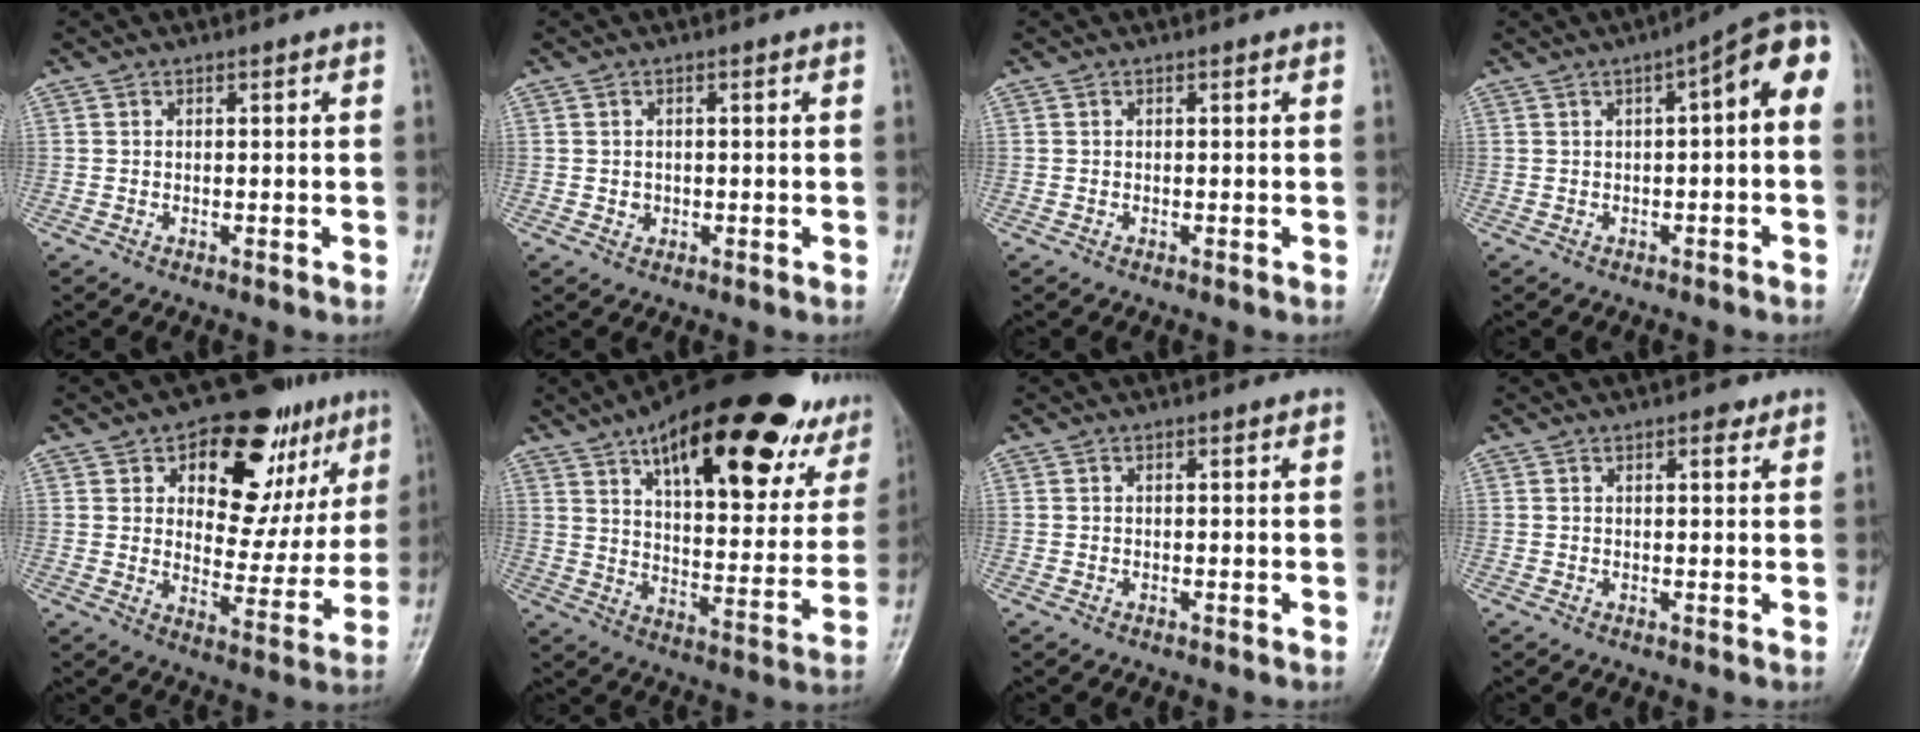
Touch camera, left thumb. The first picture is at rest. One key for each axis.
{"total": 1.3, "fx": -0.2, "fy": 1.2, "fz": 0.4, "tx": 0.003, "ty": 0.005, "tz": -0.001}
{"total": 0.0}
{"total": 8.6, "fx": 1.1, "fy": 2.8, "fz": 8.1, "tx": -0.097, "ty": 0.038, "tz": 0.003}
{"total": 19.7, "fx": 9.2, "fy": 10.9, "fz": 13.6, "tx": -0.122, "ty": -0.027, "tz": 0.131}
{"total": 31.8, "fx": 19.2, "fy": 12.4, "fz": 22.1, "tx": -0.286, "ty": -0.031, "tz": 0.279}
{"total": 0.0}
{"total": 1.7, "fx": 1.0, "fy": 0.8, "fz": 1.1, "tx": -0.005, "ty": -0.001, "tz": 0.011}